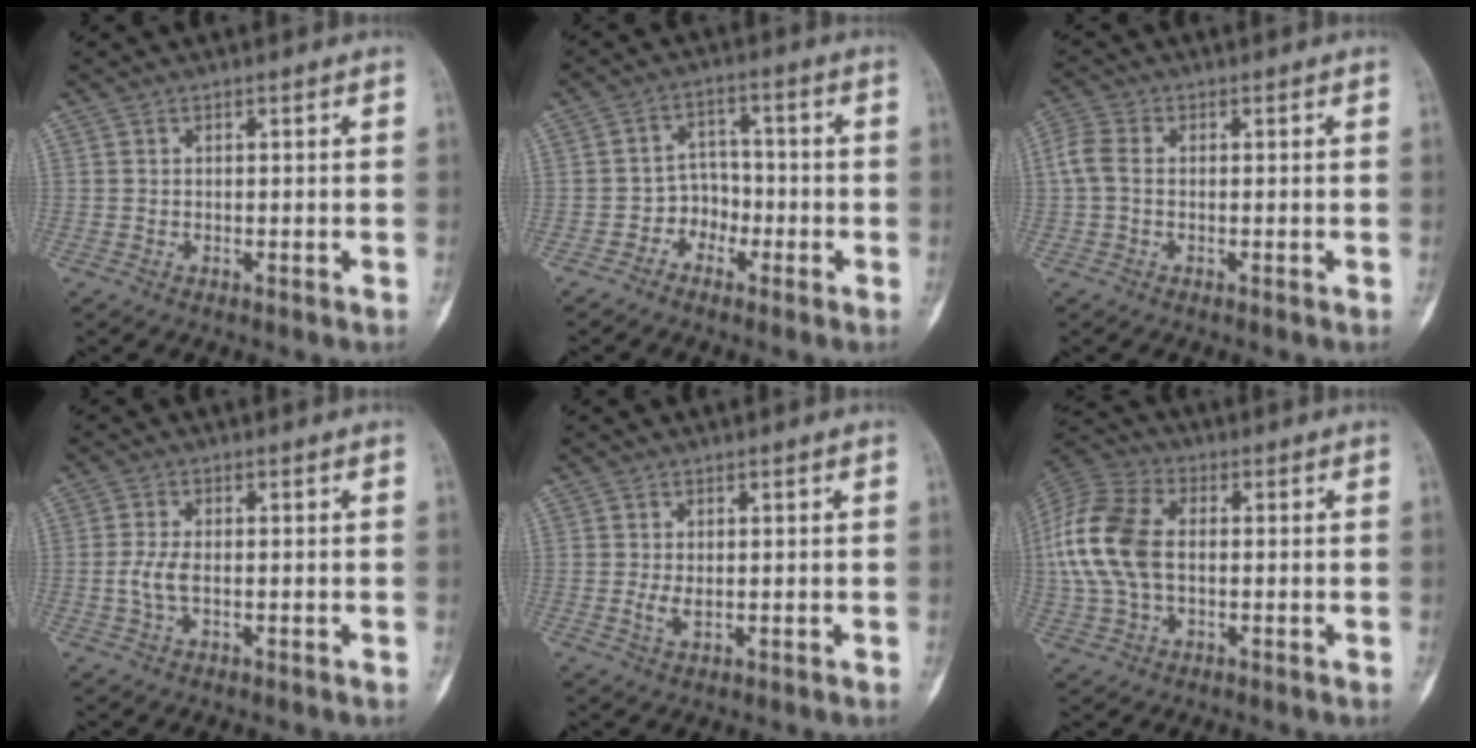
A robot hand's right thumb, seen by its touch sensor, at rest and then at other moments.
{"total": 4.8, "force": [-2.4, 3.9, 1.3], "torque": [0.017, 0.025, -0.052]}
{"total": 4.0, "force": [0.0, 2.6, 3.0], "torque": [-0.079, 0.009, -0.008]}
{"total": 3.3, "force": [-0.4, 1.4, 2.9], "torque": [-0.073, 0.002, -0.010]}
{"total": 2.0, "force": [0.0, 1.0, 1.8], "torque": [-0.040, -0.006, 0.005]}
{"total": 14.7, "force": [0.3, 9.1, 11.5], "torque": [-0.255, 0.025, 0.001]}